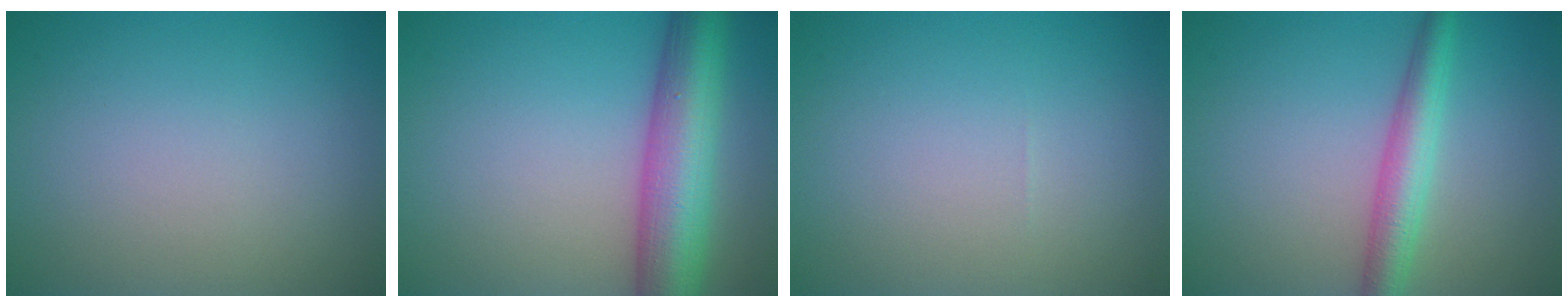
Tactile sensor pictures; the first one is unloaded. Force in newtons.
{"total": 8.8, "press": 8.8, "slide": 0.2}
{"total": 0.0}
{"total": 3.8, "press": 3.8, "slide": 0.1}